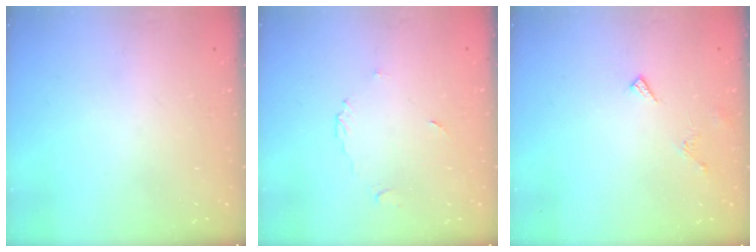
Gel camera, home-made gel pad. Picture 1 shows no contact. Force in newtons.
{"total": 3.8, "press": 3.8, "slide": 0.4}
{"total": 6.9, "press": 6.8, "slide": 1.0}